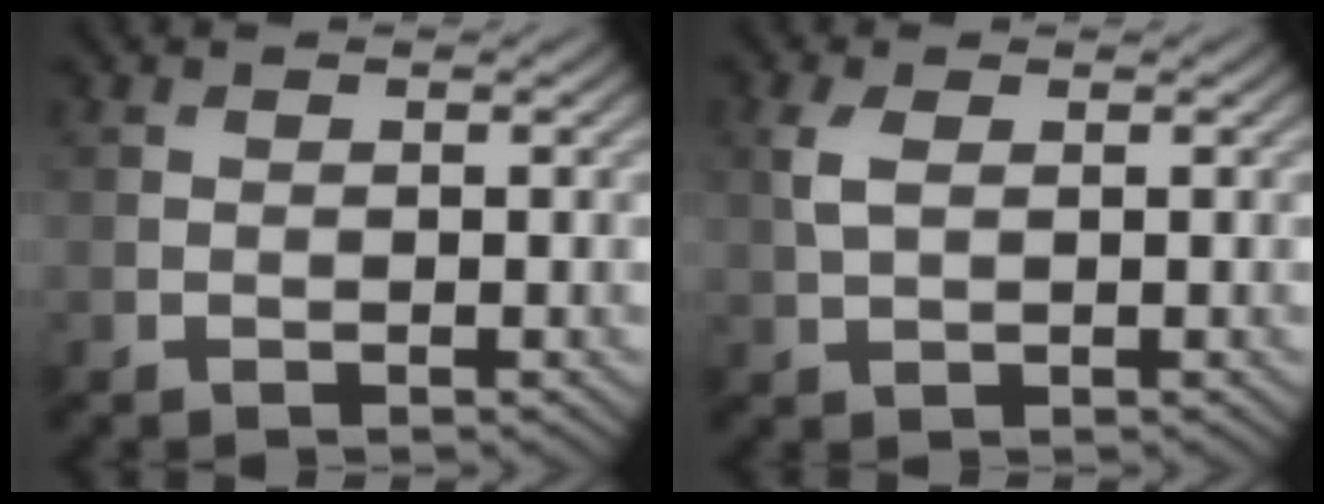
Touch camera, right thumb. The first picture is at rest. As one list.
[{"total": 2.6, "force": [0.7, 1.3, 2.1], "torque": [-0.060, 0.003, 0.016]}]